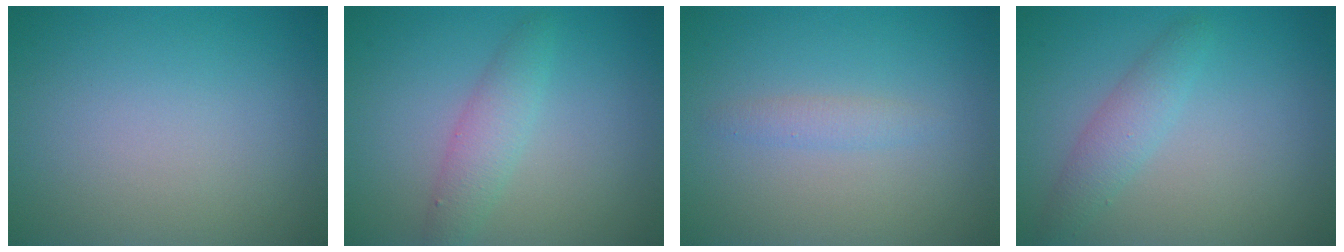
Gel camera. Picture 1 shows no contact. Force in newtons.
{"total": 2.4, "press": 2.4, "slide": 0.1}
{"total": 1.2, "press": 1.2, "slide": 0.0}
{"total": 2.2, "press": 2.2, "slide": 0.1}